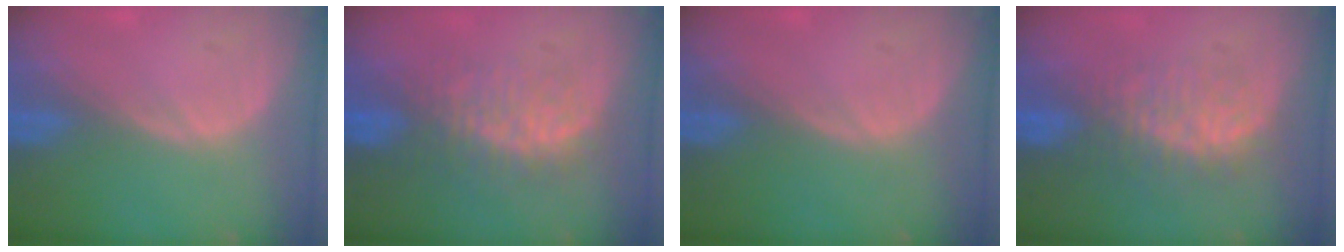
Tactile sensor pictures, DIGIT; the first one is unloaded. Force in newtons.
{"total": 7.8, "press": 7.5, "slide": 2.1}
{"total": 0.0}
{"total": 7.5, "press": 7.3, "slide": 1.7}